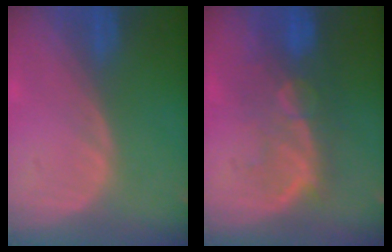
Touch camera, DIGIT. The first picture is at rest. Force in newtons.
{"total": 9.9, "press": 8.4, "slide": 5.1}